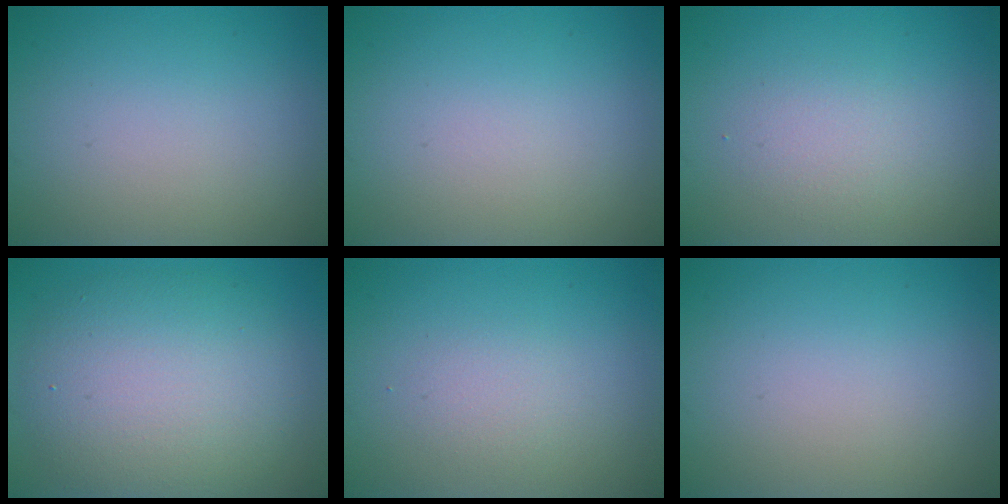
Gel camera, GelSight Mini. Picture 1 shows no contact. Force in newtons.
{"total": 0.0}
{"total": 1.8, "press": 1.8, "slide": 0.1}
{"total": 8.0, "press": 7.9, "slide": 0.8}
{"total": 1.4, "press": 1.3, "slide": 0.1}
{"total": 0.0}